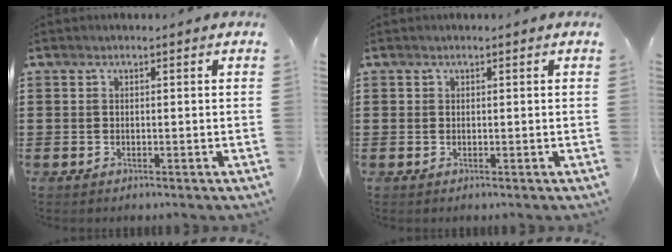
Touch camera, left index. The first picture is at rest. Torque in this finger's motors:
{"motor_torque": [0.12, -0.10, 0.05, 0.01]}